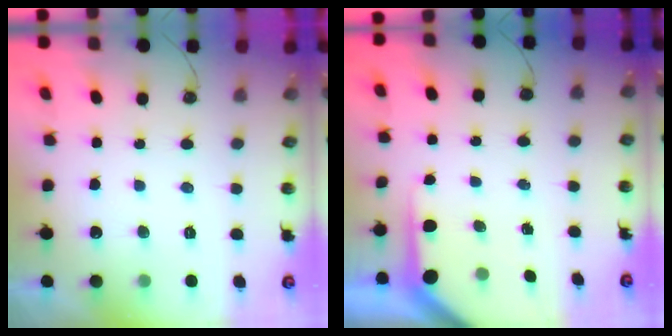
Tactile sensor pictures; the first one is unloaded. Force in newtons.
{"total": 4.9, "press": 4.9, "slide": 0.2}